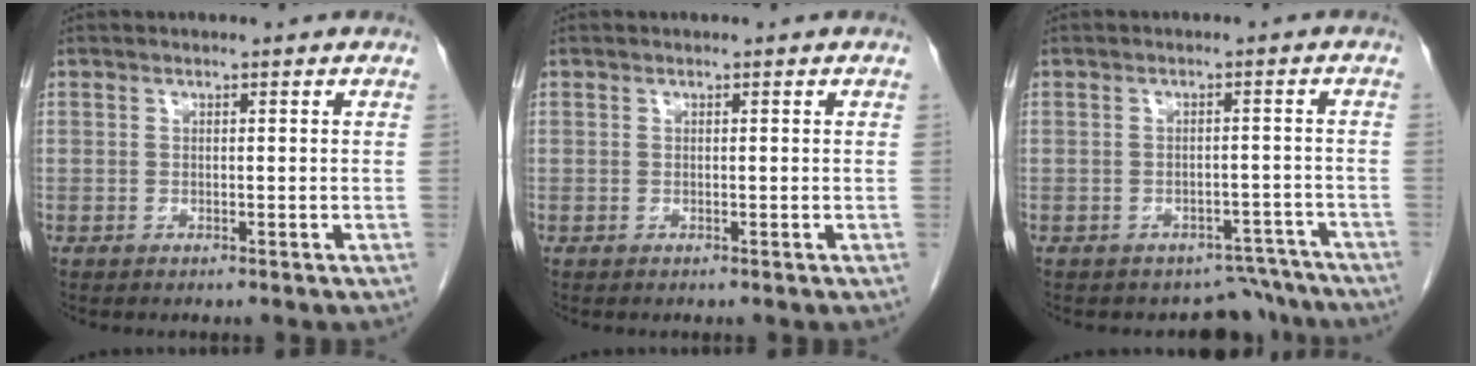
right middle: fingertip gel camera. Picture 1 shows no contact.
{"total": 0.0}
{"total": 6.6, "force": [-5.9, 2.9, -0.7], "torque": [0.031, 0.028, -0.065]}